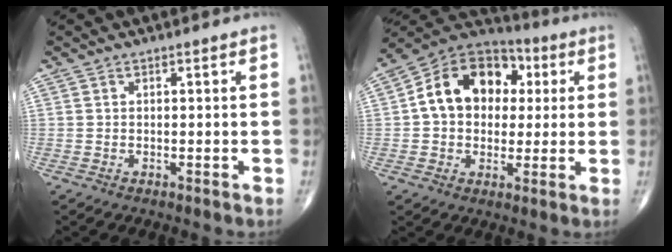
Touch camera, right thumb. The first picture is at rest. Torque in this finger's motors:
{"motor_torque": [1.72, 1.93, 1.43, 0.21, 0.15]}